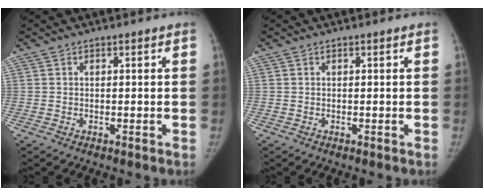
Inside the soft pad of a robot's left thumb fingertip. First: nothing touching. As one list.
[{"total": 0.0}]